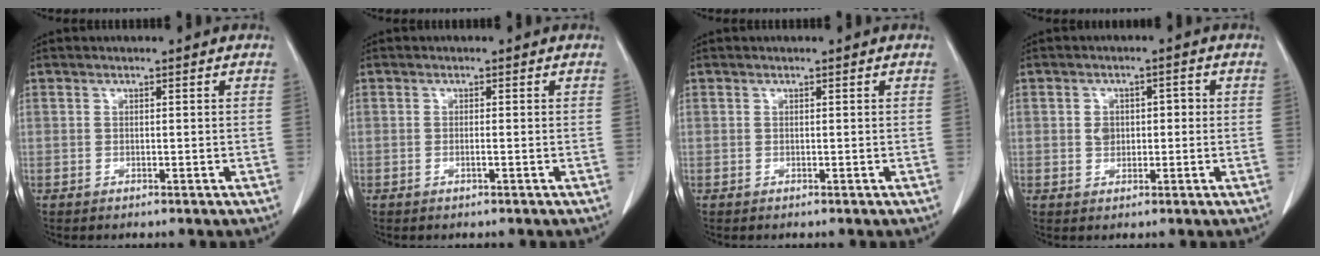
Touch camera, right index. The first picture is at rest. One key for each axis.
{"total": 0.6, "fx": -0.3, "fy": -0.1, "fz": 0.6, "tx": -0.013, "ty": 0.000, "tz": -0.002}
{"total": 0.0}
{"total": 3.2, "fx": 0.0, "fy": 2.5, "fz": 2.0, "tx": -0.033, "ty": 0.019, "tz": 0.006}